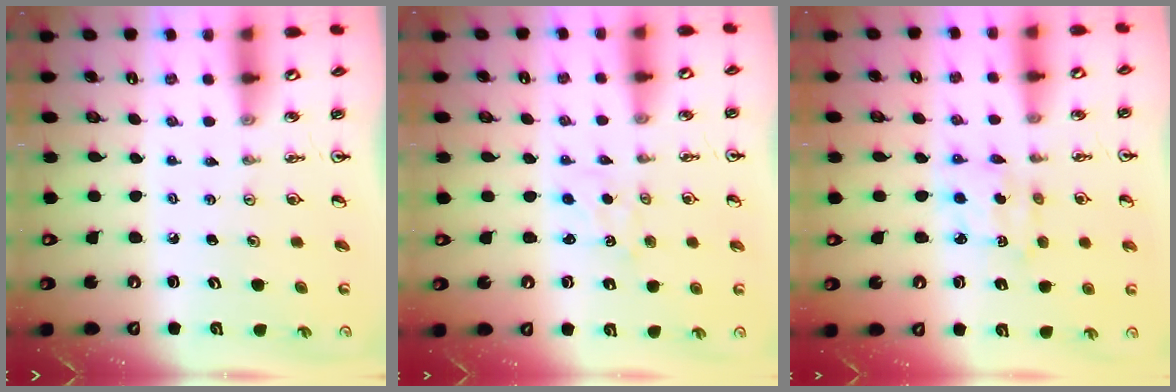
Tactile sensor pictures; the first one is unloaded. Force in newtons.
{"total": 1.2, "press": 1.1, "slide": 0.2}
{"total": 2.9, "press": 2.9, "slide": 0.2}